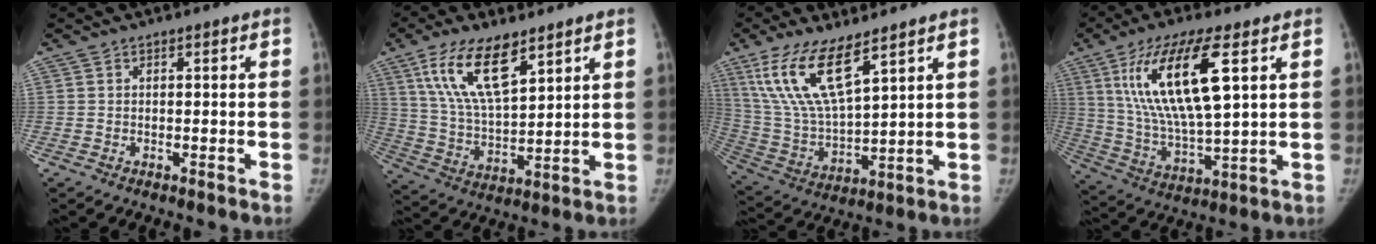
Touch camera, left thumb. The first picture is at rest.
{"total": 14.9, "force": [8.3, 5.8, 10.9], "torque": [-0.188, -0.032, 0.165]}
{"total": 15.5, "force": [9.0, 4.9, 11.7], "torque": [-0.231, -0.038, 0.189]}
{"total": 19.1, "force": [6.8, 5.5, 17.0], "torque": [-0.331, -0.019, 0.131]}